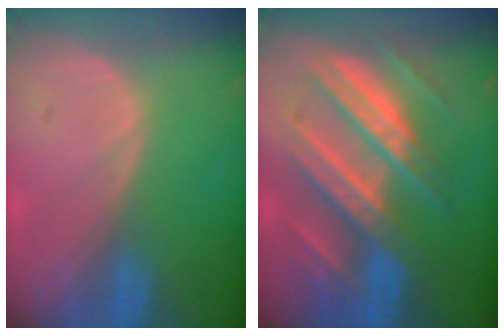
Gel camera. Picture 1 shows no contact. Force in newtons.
{"total": 11.3, "press": 11.2, "slide": 1.1}